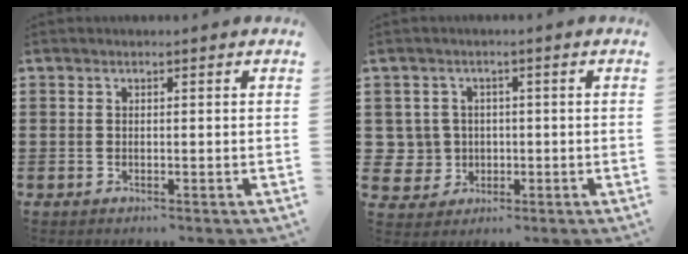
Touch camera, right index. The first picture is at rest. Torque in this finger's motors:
{"motor_torque": [0.55, 0.44, 0.10, 0.00]}